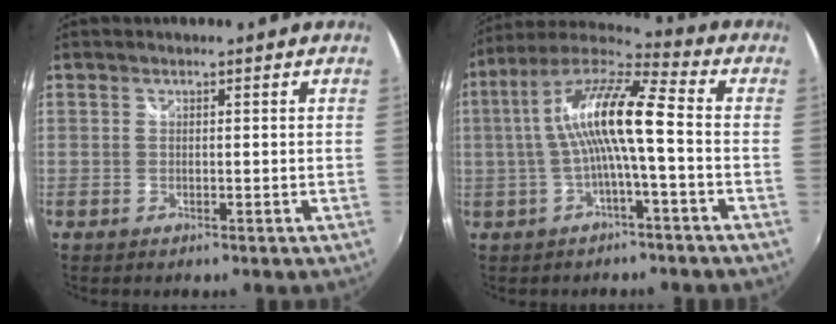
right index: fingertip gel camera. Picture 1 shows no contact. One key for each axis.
{"total": 12.9, "fx": -0.8, "fy": 1.6, "fz": 12.7, "tx": -0.245, "ty": 0.019, "tz": -0.016}